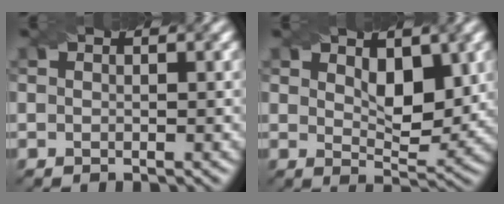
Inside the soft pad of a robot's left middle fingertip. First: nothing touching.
{"total": 3.8, "force": [1.7, 1.9, 2.8], "torque": [-0.046, -0.010, 0.032]}